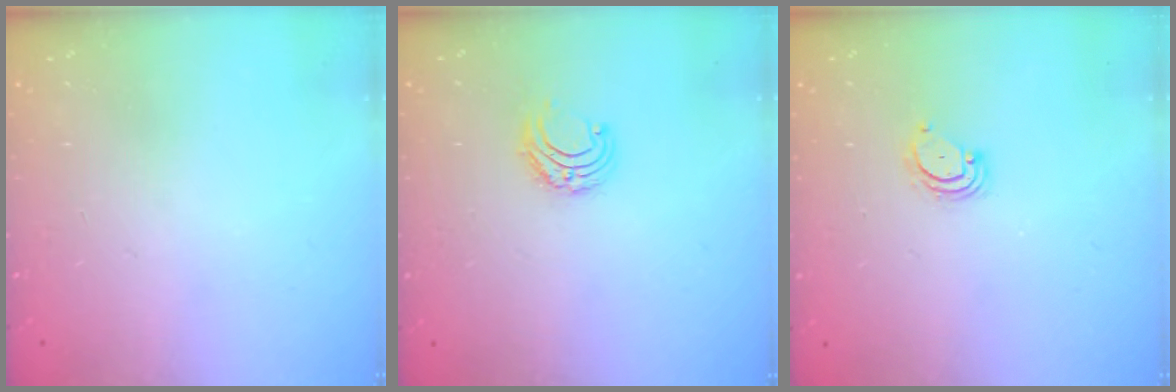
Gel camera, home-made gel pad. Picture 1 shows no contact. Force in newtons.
{"total": 6.3, "press": 6.3, "slide": 0.5}
{"total": 2.3, "press": 2.3, "slide": 0.2}